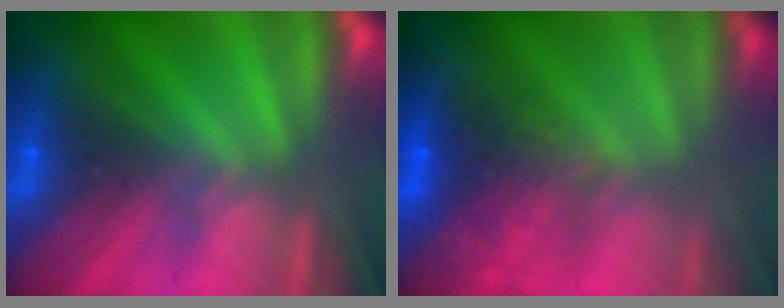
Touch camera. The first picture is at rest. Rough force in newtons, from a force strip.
{"total": 11.3}